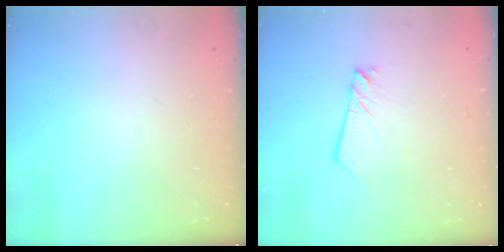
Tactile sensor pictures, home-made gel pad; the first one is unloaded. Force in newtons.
{"total": 2.1, "press": 2.1, "slide": 0.1}